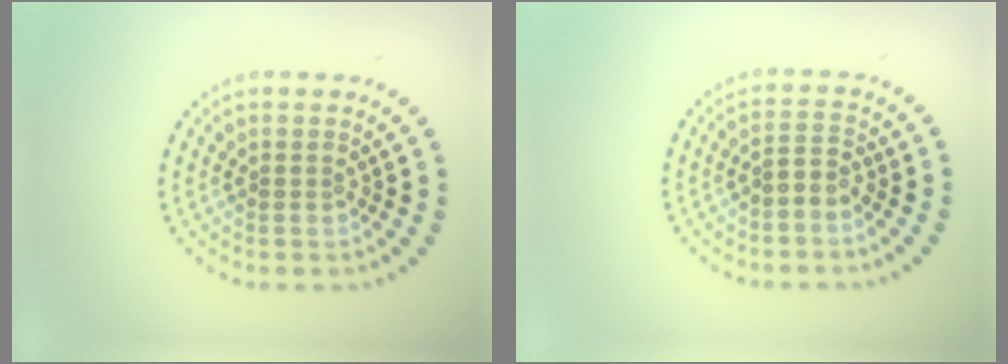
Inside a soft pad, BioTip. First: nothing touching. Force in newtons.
{"total": 1.8, "press": 1.4, "slide": 1.1}